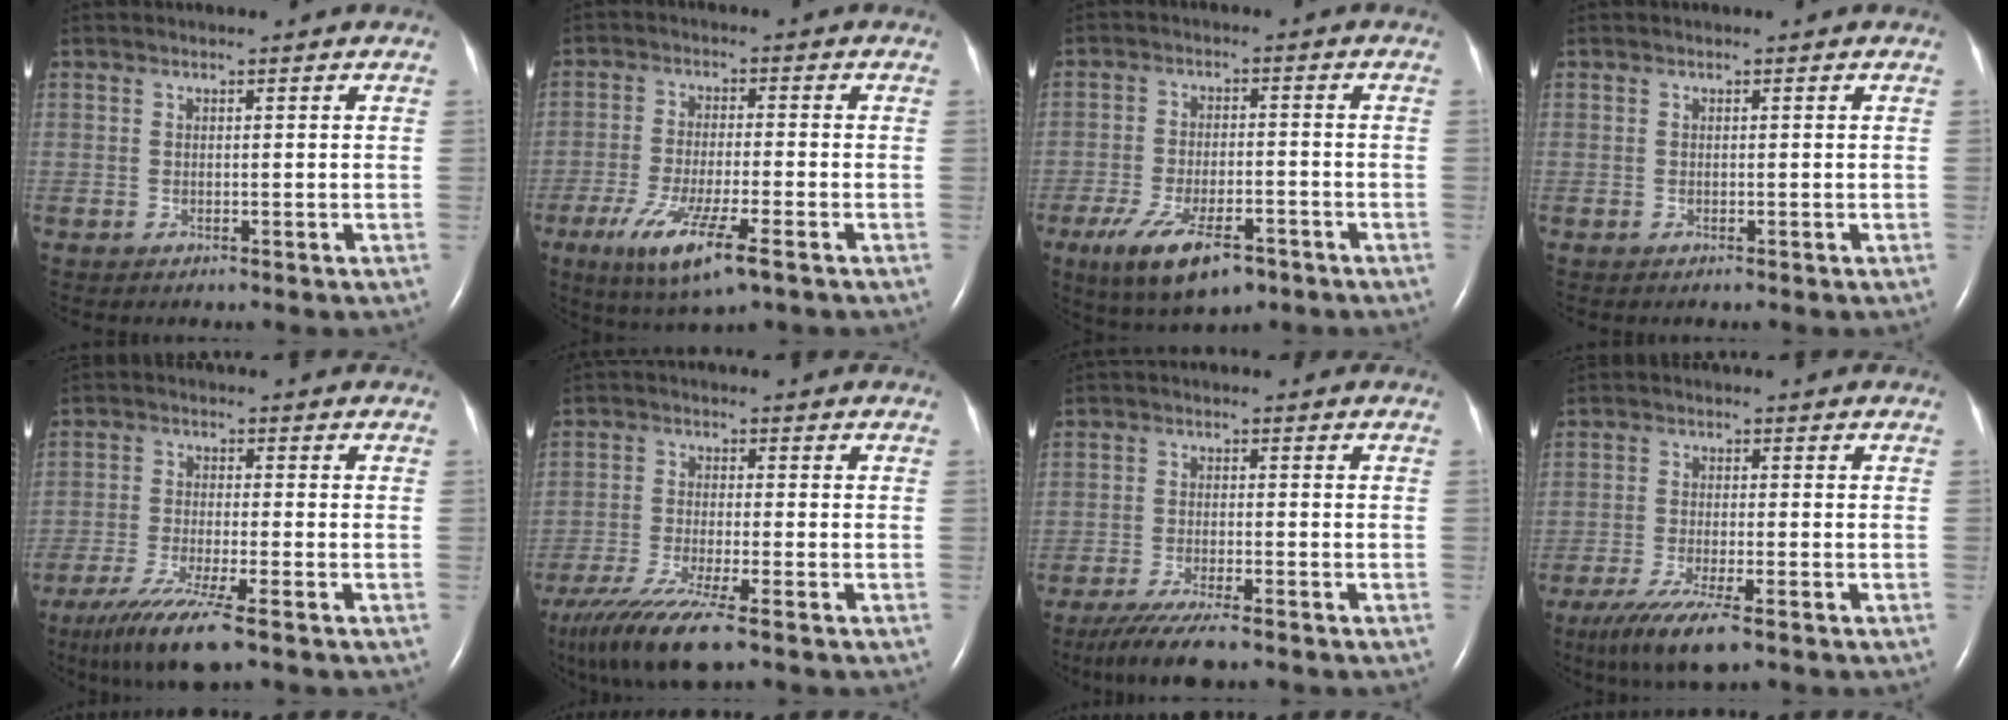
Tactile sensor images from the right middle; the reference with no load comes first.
{"total": 10.1, "force": [-5.2, 1.3, 8.5], "torque": [-0.169, -0.027, -0.085]}
{"total": 10.6, "force": [-6.3, 3.9, 7.6], "torque": [-0.142, -0.015, -0.100]}
{"total": 0.0}
{"total": 9.1, "force": [-6.1, 0.2, 6.7], "torque": [-0.125, -0.026, -0.104]}
{"total": 11.1, "force": [-7.9, 0.4, 7.8], "torque": [-0.143, -0.030, -0.136]}
{"total": 7.6, "force": [-6.0, 0.6, 4.6], "torque": [-0.082, -0.020, -0.099]}
{"total": 7.8, "force": [-5.1, 0.9, 5.8], "torque": [-0.108, -0.022, -0.084]}